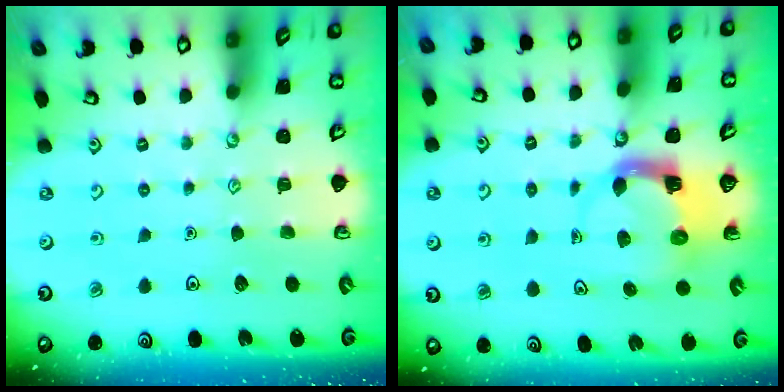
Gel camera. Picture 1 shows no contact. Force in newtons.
{"total": 3.9, "press": 3.9, "slide": 0.6}